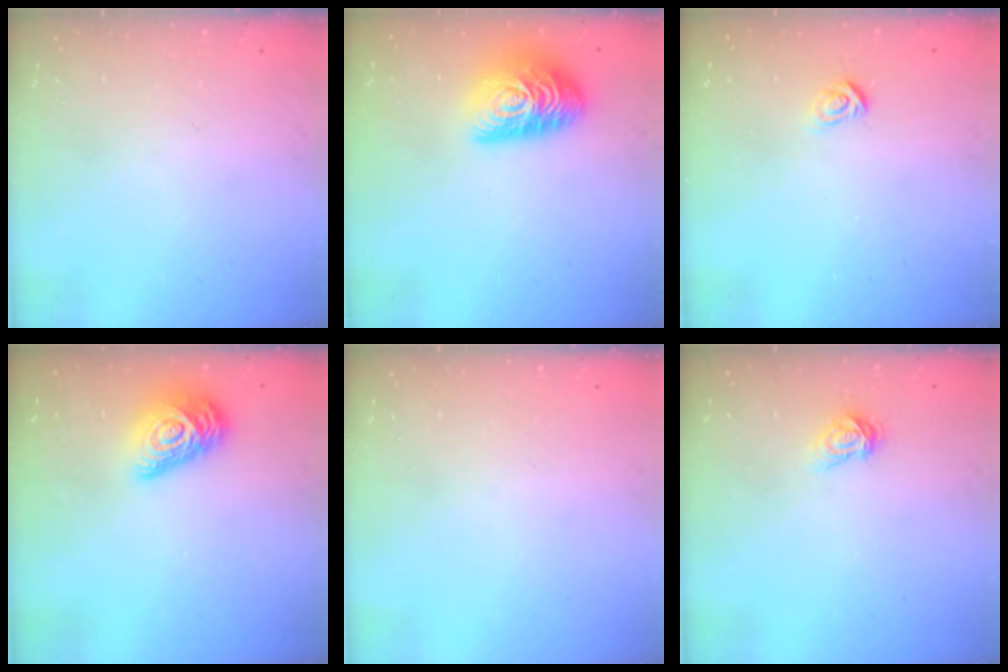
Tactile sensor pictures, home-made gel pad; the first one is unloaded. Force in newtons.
{"total": 16.2, "press": 16.2, "slide": 0.9}
{"total": 3.2, "press": 3.2, "slide": 0.2}
{"total": 13.3, "press": 13.3, "slide": 0.9}
{"total": 0.0}
{"total": 3.6, "press": 3.6, "slide": 0.1}